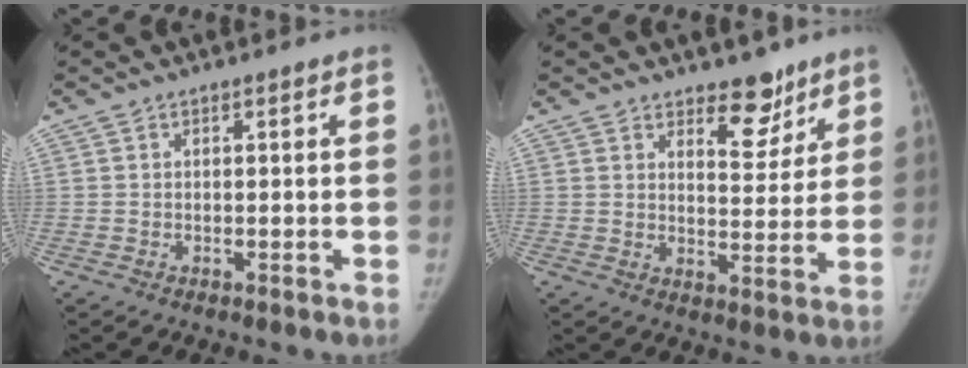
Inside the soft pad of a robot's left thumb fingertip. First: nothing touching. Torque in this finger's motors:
{"motor_torque": [0.17, -0.18, 0.47, -0.64, 0.11]}